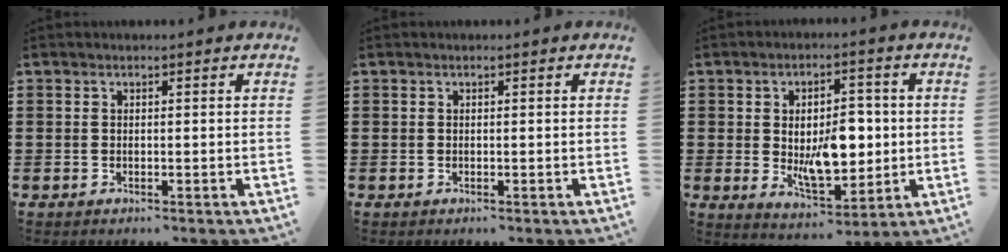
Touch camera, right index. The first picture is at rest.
{"total": 0.0}
{"total": 9.2, "force": [0.2, 4.9, 7.8], "torque": [-0.123, -0.003, -0.002]}